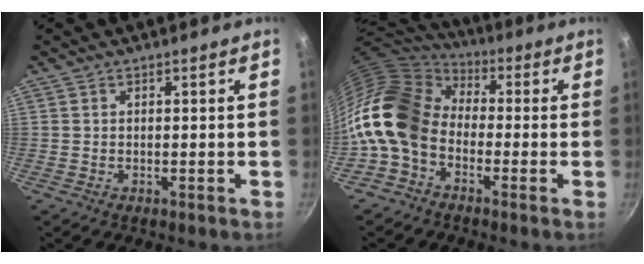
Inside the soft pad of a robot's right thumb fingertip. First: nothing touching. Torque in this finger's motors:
{"motor_torque": [2.48, 2.53, 0.97, -1.00, 0.27]}